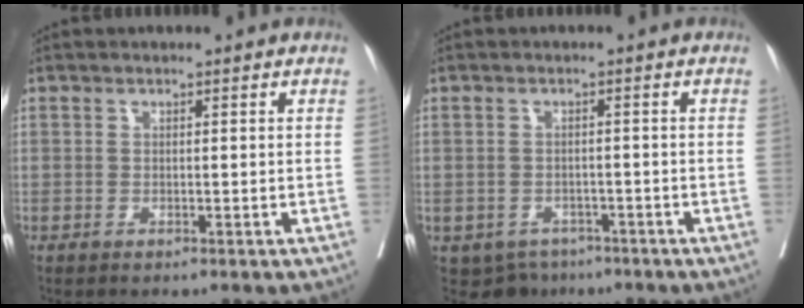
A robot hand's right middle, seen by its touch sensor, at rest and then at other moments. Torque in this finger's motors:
{"motor_torque": [-0.13, -0.04, 0.02, -0.01]}